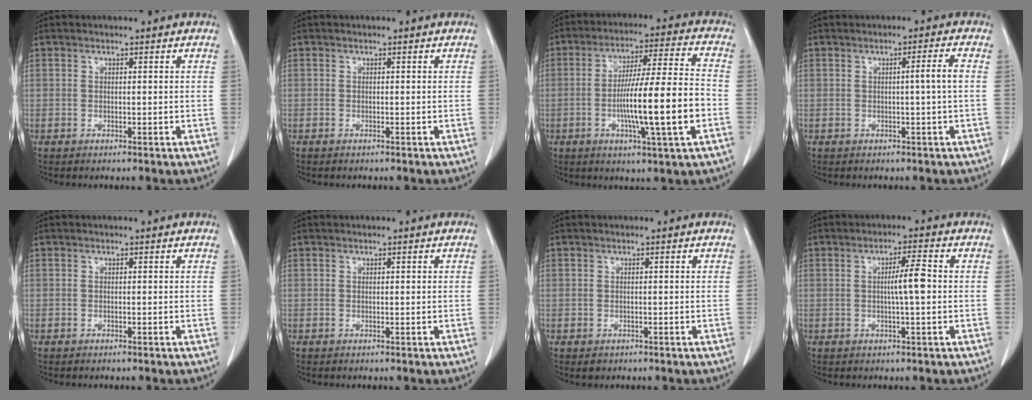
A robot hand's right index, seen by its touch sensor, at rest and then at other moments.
{"total": 0.0}
{"total": 14.6, "force": [-3.5, 0.1, 14.2], "torque": [-0.244, 0.001, -0.060]}
{"total": 2.4, "force": [-0.1, -0.7, 2.3], "torque": [-0.035, 0.000, 0.000]}
{"total": 0.0}
{"total": 0.0}
{"total": 0.9, "force": [-0.3, 0.9, 0.1], "torque": [-0.002, 0.004, 0.000]}
{"total": 4.2, "force": [0.0, 0.0, 4.2], "torque": [-0.072, 0.001, -0.001]}